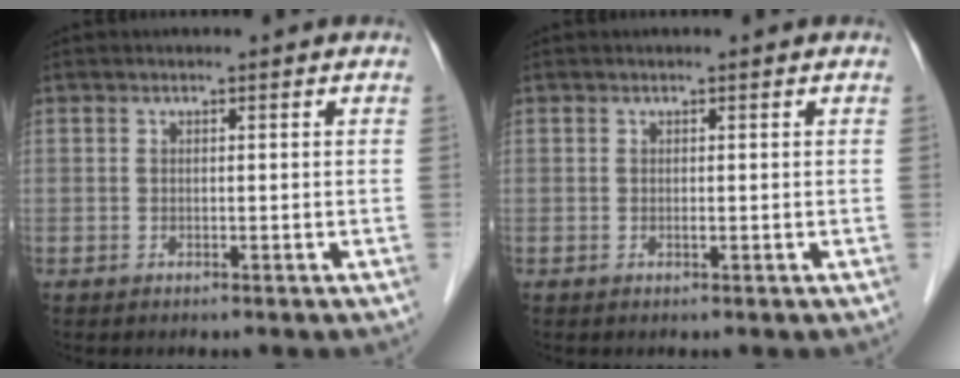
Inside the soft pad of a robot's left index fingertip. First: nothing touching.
{"total": 0.0}